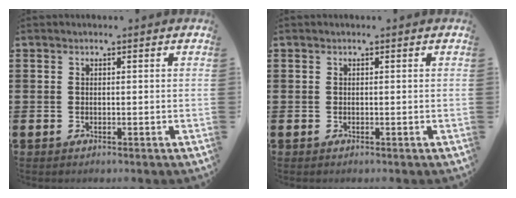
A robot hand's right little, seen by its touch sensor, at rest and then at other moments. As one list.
[{"total": 0.0}]